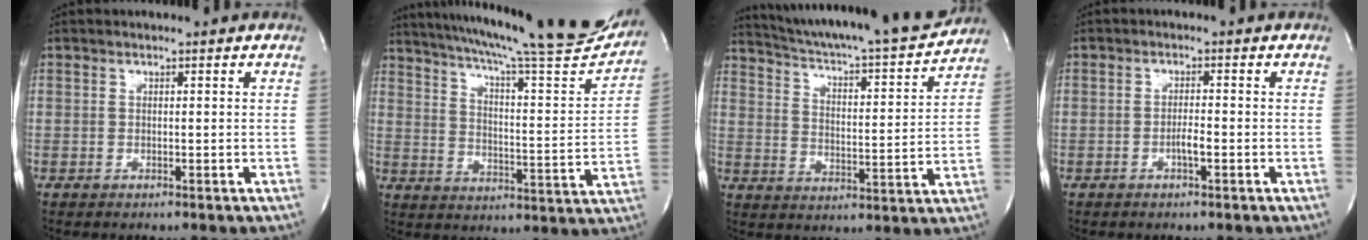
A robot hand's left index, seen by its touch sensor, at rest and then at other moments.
{"total": 27.0, "force": [23.9, 1.3, 12.6], "torque": [-0.203, -0.062, 0.312]}
{"total": 20.3, "force": [18.9, 1.3, 7.4], "torque": [-0.120, -0.034, 0.265]}
{"total": 1.9, "force": [-1.0, 0.2, 1.6], "torque": [-0.030, -0.003, -0.018]}